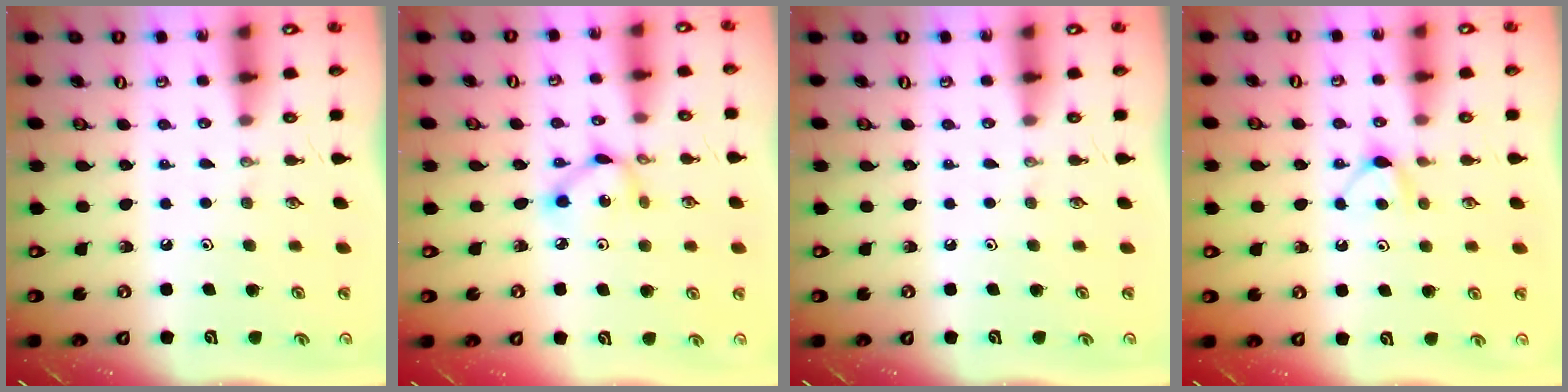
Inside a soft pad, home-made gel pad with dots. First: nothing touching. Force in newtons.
{"total": 5.5, "press": 5.5, "slide": 0.3}
{"total": 0.0}
{"total": 4.5, "press": 4.5, "slide": 0.5}